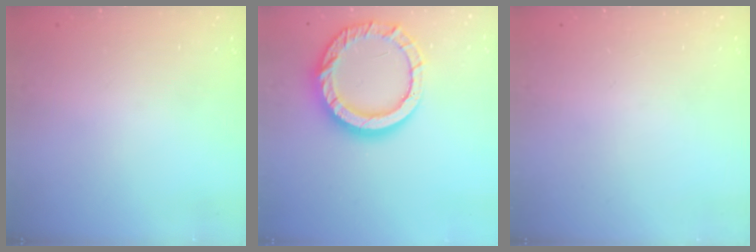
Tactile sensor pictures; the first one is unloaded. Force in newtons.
{"total": 16.8, "press": 16.7, "slide": 1.8}
{"total": 0.0}